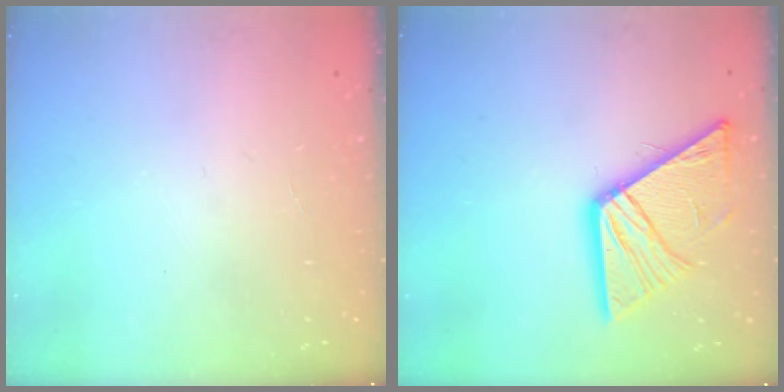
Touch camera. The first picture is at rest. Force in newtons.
{"total": 14.6, "press": 14.6, "slide": 1.5}